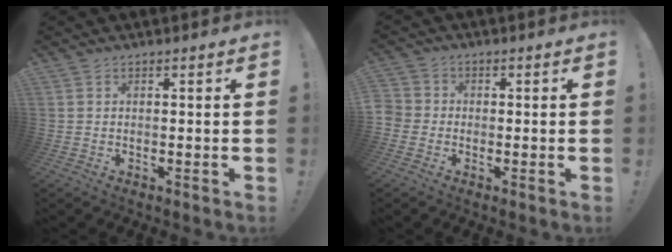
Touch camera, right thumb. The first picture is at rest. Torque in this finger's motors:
{"motor_torque": [0.08, 1.39, 1.67, -0.32, 0.55]}